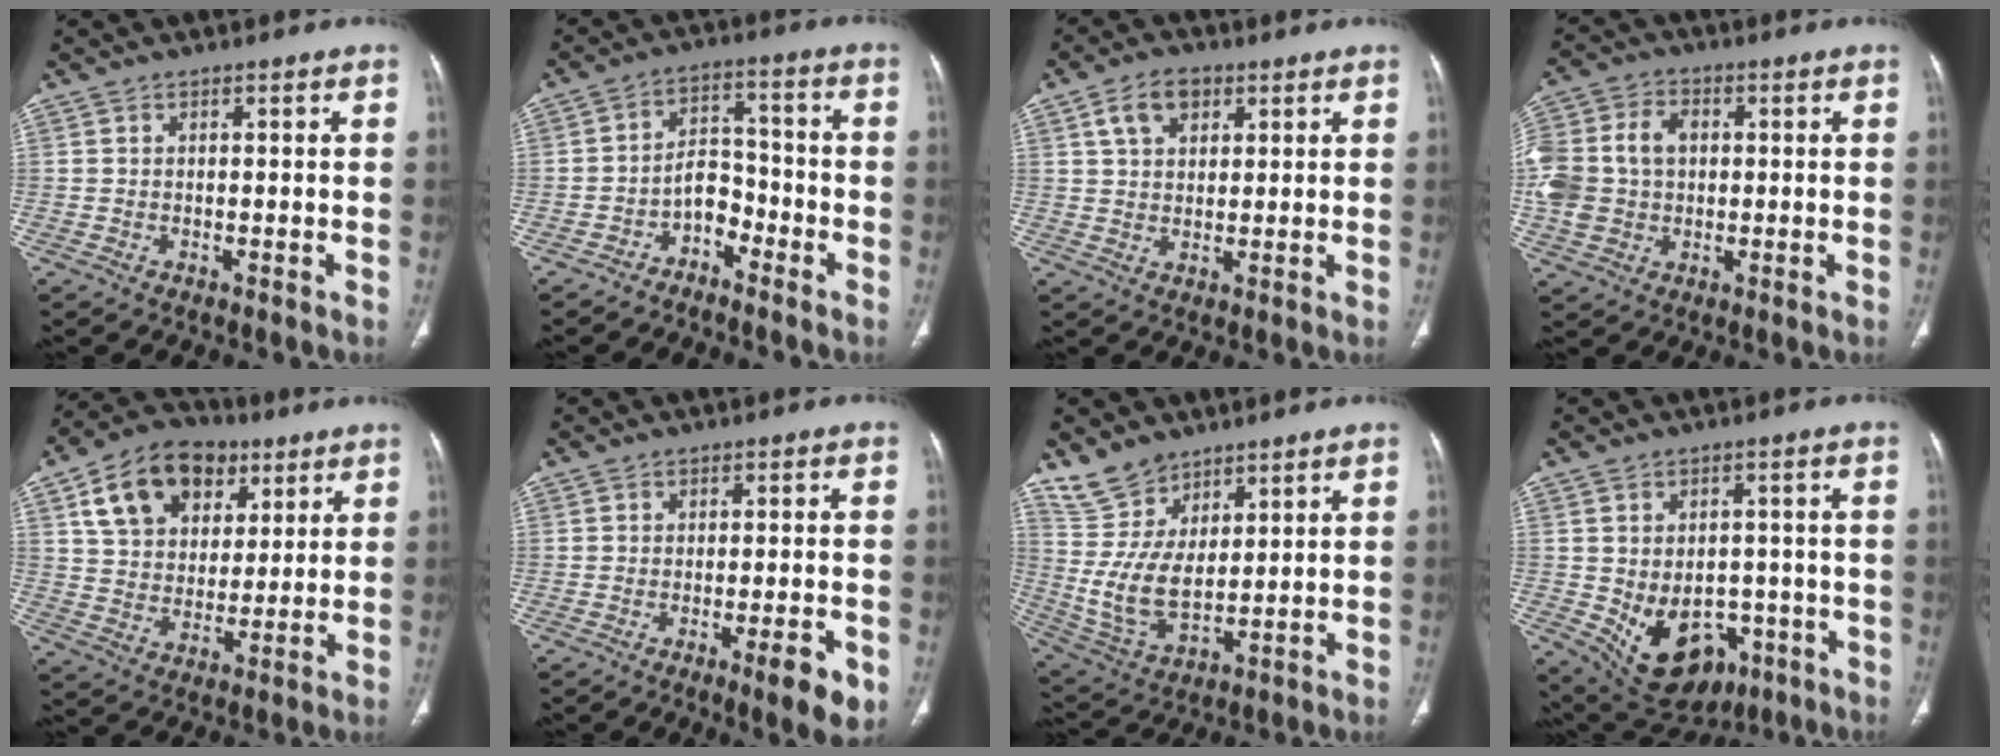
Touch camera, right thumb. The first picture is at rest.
{"total": 5.8, "force": [-3.8, 3.9, 2.2], "torque": [-0.015, 0.054, -0.070]}
{"total": 6.7, "force": [3.1, 4.4, 3.9], "torque": [-0.053, -0.002, 0.054]}
{"total": 16.6, "force": [1.2, 12.9, 10.4], "torque": [-0.246, 0.024, 0.027]}
{"total": 16.9, "force": [7.6, 11.9, 9.2], "torque": [-0.130, -0.005, 0.130]}
{"total": 4.2, "force": [-1.7, 0.5, 3.8], "torque": [-0.054, -0.004, -0.024]}
{"total": 10.6, "force": [7.1, 6.1, 4.9], "torque": [-0.081, -0.045, 0.159]}
{"total": 13.9, "force": [-4.4, 9.9, 8.8], "torque": [-0.110, 0.016, -0.039]}